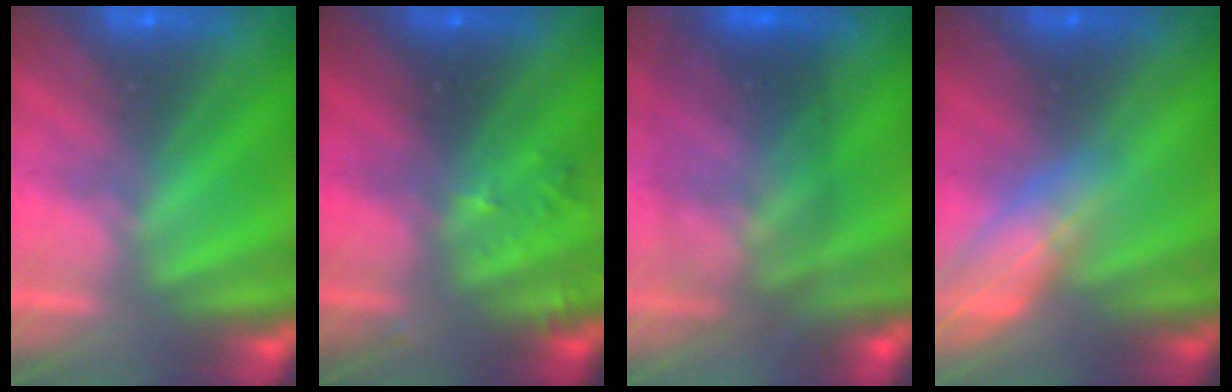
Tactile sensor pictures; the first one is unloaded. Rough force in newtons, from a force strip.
{"total": 2.8}
{"total": 2.8}
{"total": 2.5}